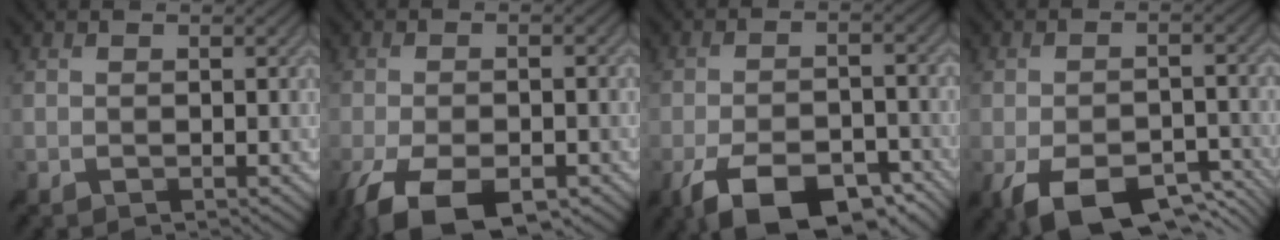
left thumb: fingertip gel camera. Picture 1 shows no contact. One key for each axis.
{"total": 10.1, "fx": -5.9, "fy": 3.7, "fz": 7.3, "tx": -0.150, "ty": -0.016, "tz": -0.104}
{"total": 12.2, "fx": -7.7, "fy": 4.6, "fz": 8.3, "tx": -0.149, "ty": -0.004, "tz": -0.129}
{"total": 10.9, "fx": -6.3, "fy": 4.7, "fz": 7.6, "tx": -0.135, "ty": -0.012, "tz": -0.101}